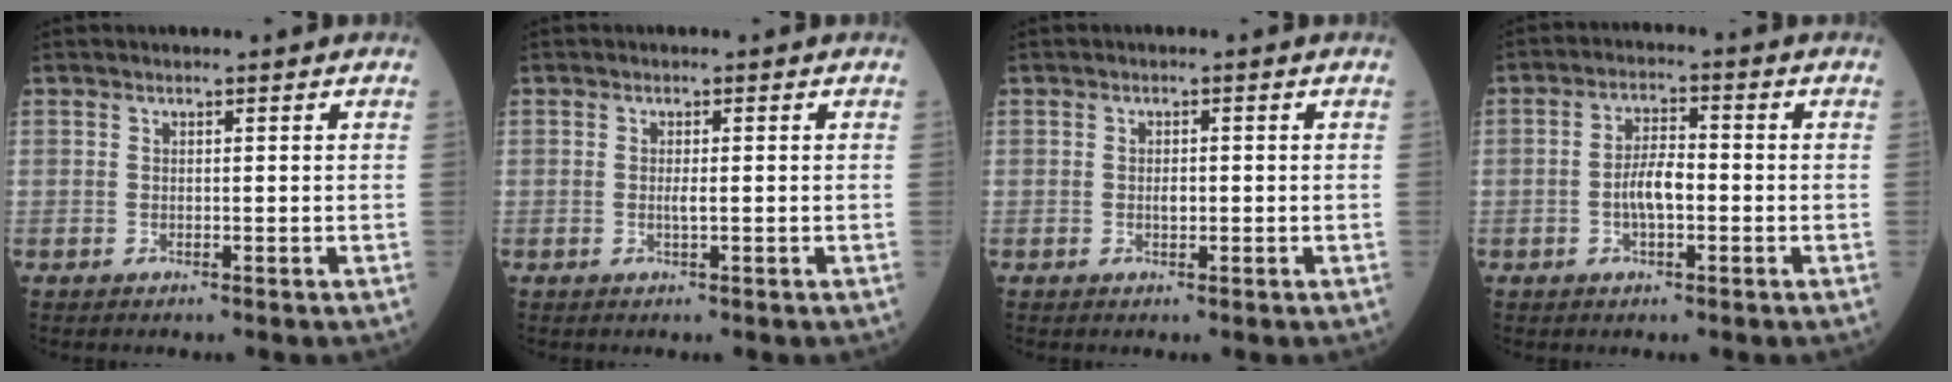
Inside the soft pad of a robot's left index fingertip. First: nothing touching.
{"total": 1.0, "force": [-0.3, 0.0, 0.9], "torque": [-0.019, -0.005, -0.007]}
{"total": 1.1, "force": [-0.4, 0.5, 0.9], "torque": [-0.018, -0.002, -0.006]}
{"total": 4.8, "force": [-1.2, 1.7, 4.4], "torque": [-0.090, 0.005, -0.027]}